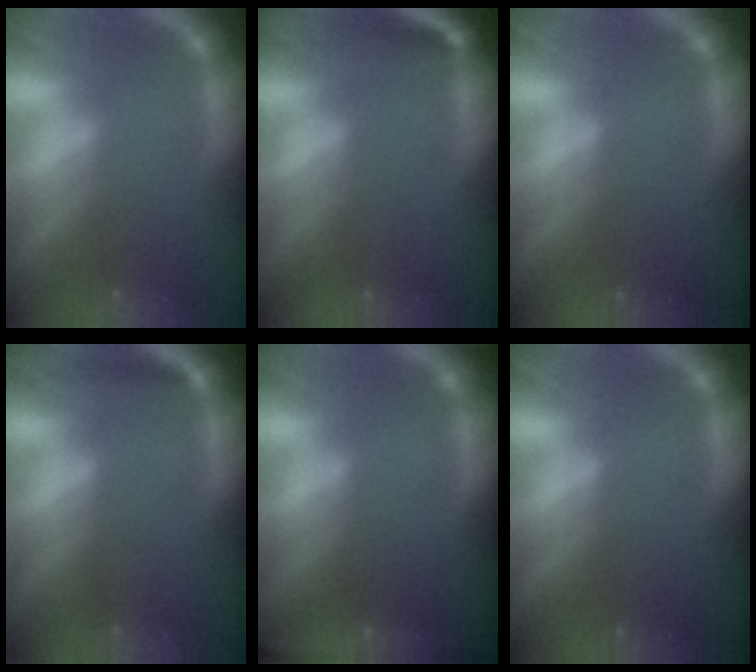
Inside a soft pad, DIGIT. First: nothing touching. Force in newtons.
{"total": 4.0}
{"total": 0.0}
{"total": 1.4}
{"total": 4.0}
{"total": 0.0}